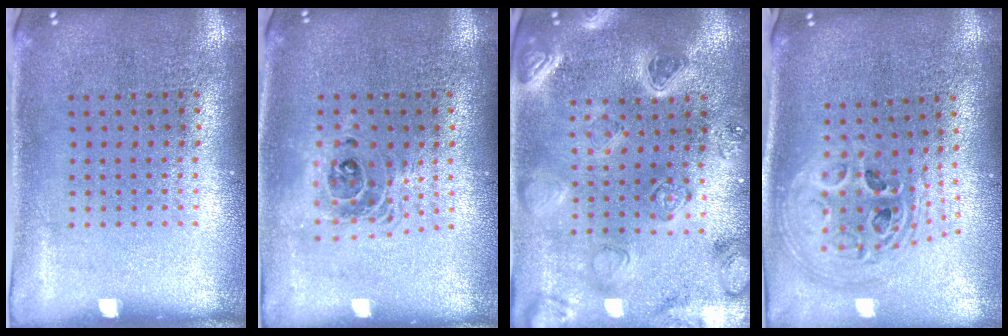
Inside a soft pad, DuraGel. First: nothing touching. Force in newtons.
{"total": 1.5, "press": 1.3, "slide": 0.9}
{"total": 2.2, "press": 2.2, "slide": 0.2}
{"total": 2.5, "press": 1.8, "slide": 1.7}